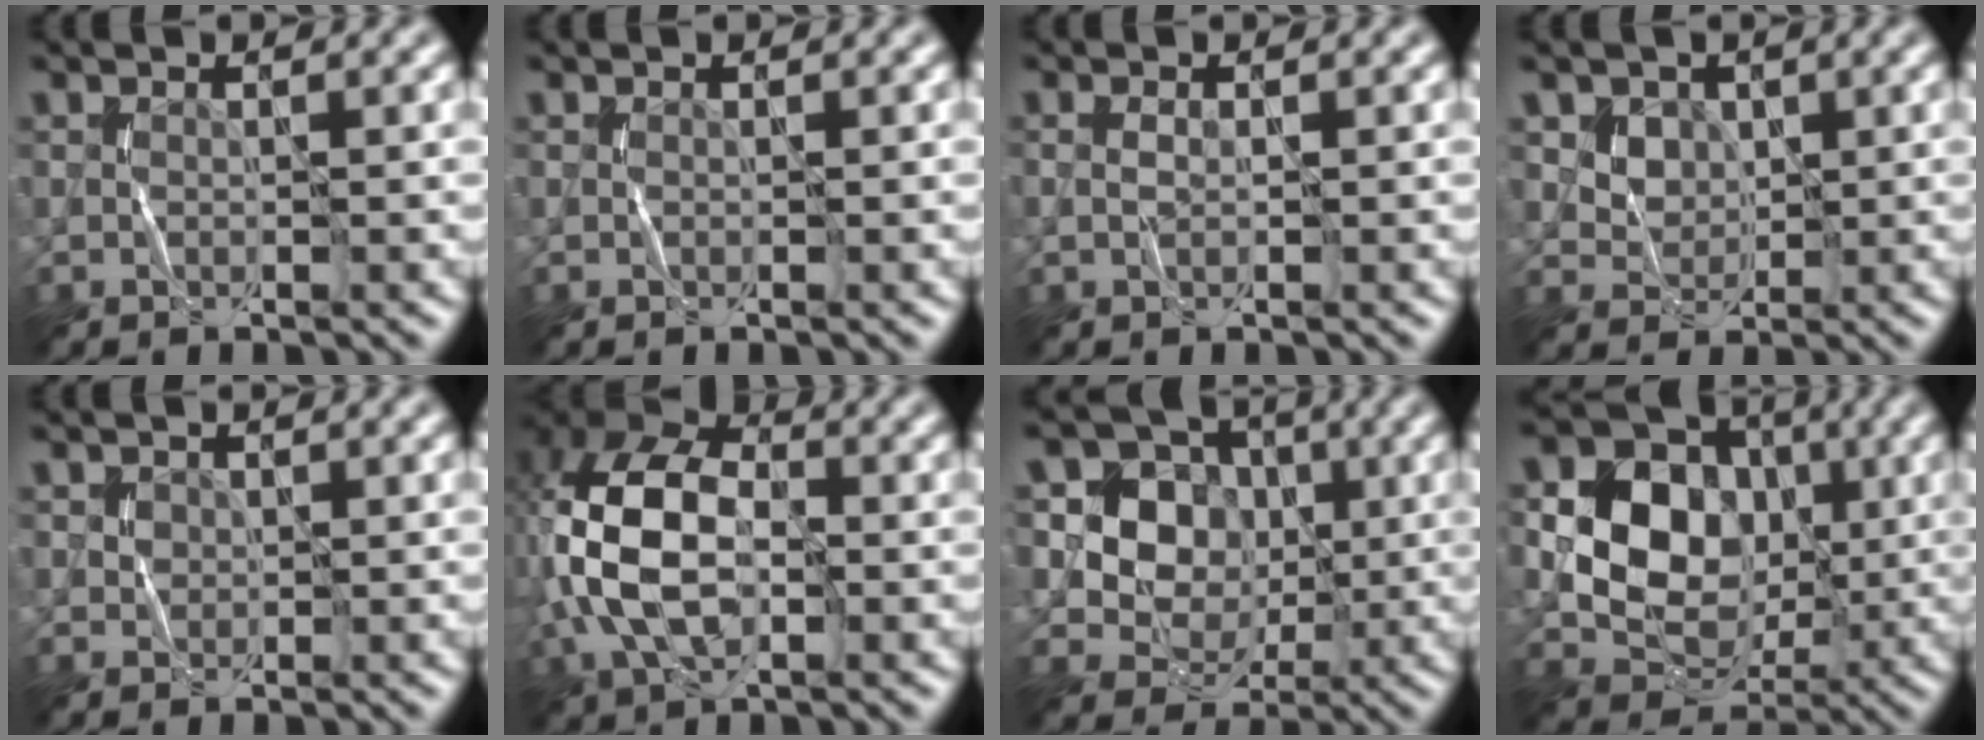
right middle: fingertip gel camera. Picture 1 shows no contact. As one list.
[{"total": 0.0}, {"total": 0.8, "force": [0.0, 0.4, 0.7], "torque": [-0.018, 0.001, 0.000]}, {"total": 4.2, "force": [2.0, 3.2, 1.8], "torque": [-0.049, -0.006, 0.049]}, {"total": 1.2, "force": [0.5, 1.1, 0.4], "torque": [-0.004, -0.004, 0.013]}, {"total": 9.4, "force": [-0.6, 5.6, 7.5], "torque": [-0.166, 0.018, -0.023]}, {"total": 7.2, "force": [1.2, 6.3, 3.1], "torque": [-0.054, 0.011, 0.014]}, {"total": 11.7, "force": [1.6, 9.9, 6.0], "torque": [-0.122, 0.027, 0.021]}]